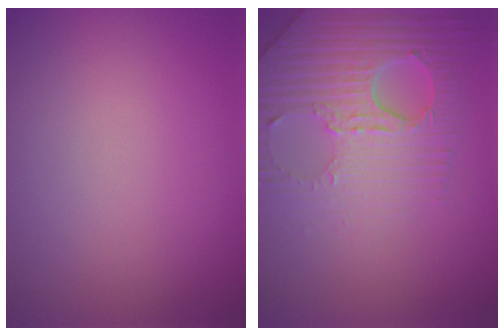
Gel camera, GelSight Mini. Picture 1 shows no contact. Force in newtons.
{"total": 6.1, "press": 5.2, "slide": 3.3}